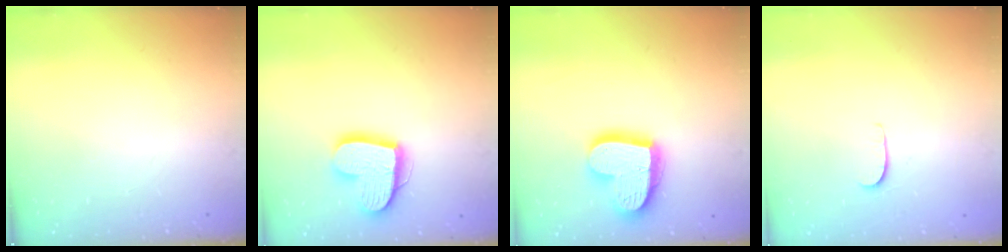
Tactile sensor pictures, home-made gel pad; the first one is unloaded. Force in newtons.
{"total": 16.2, "press": 16.2, "slide": 1.4}
{"total": 18.0, "press": 17.9, "slide": 1.3}
{"total": 4.2, "press": 4.2, "slide": 0.4}